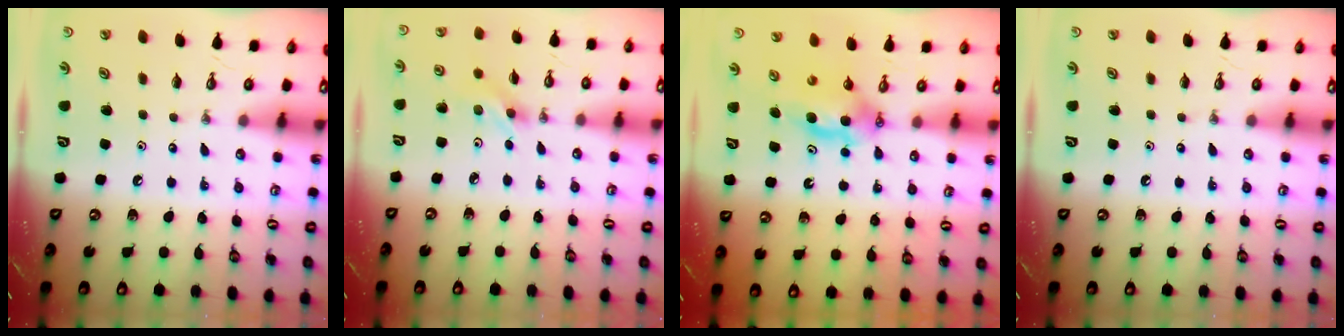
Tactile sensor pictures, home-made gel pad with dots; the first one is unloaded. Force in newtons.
{"total": 3.2, "press": 3.0, "slide": 0.9}
{"total": 6.8, "press": 5.9, "slide": 3.2}
{"total": 0.0}